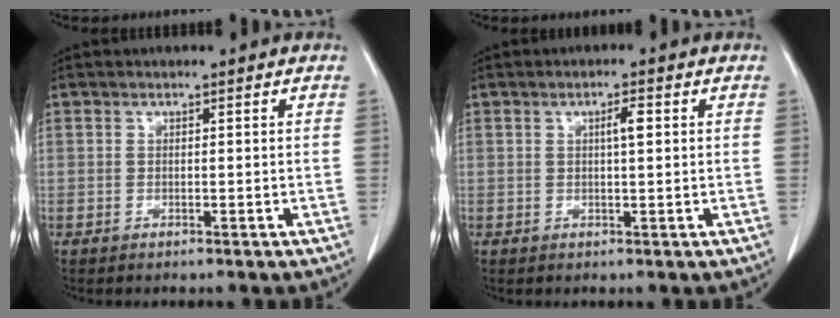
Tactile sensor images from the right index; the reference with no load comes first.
{"total": 2.2, "force": [0.6, 0.3, 2.1], "torque": [-0.036, 0.003, 0.009]}